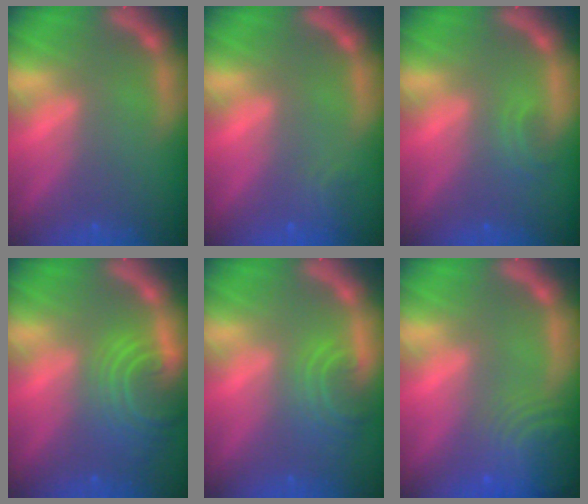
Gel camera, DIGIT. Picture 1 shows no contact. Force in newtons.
{"total": 1.4}
{"total": 1.4}
{"total": 7.0}
{"total": 4.0}
{"total": 8.0}